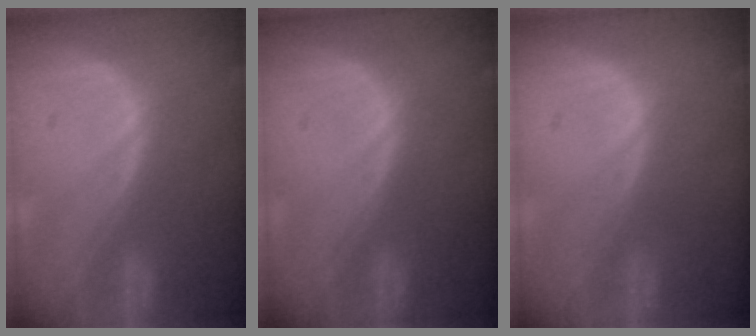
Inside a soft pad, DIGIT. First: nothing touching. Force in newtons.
{"total": 0.0}
{"total": 0.0}